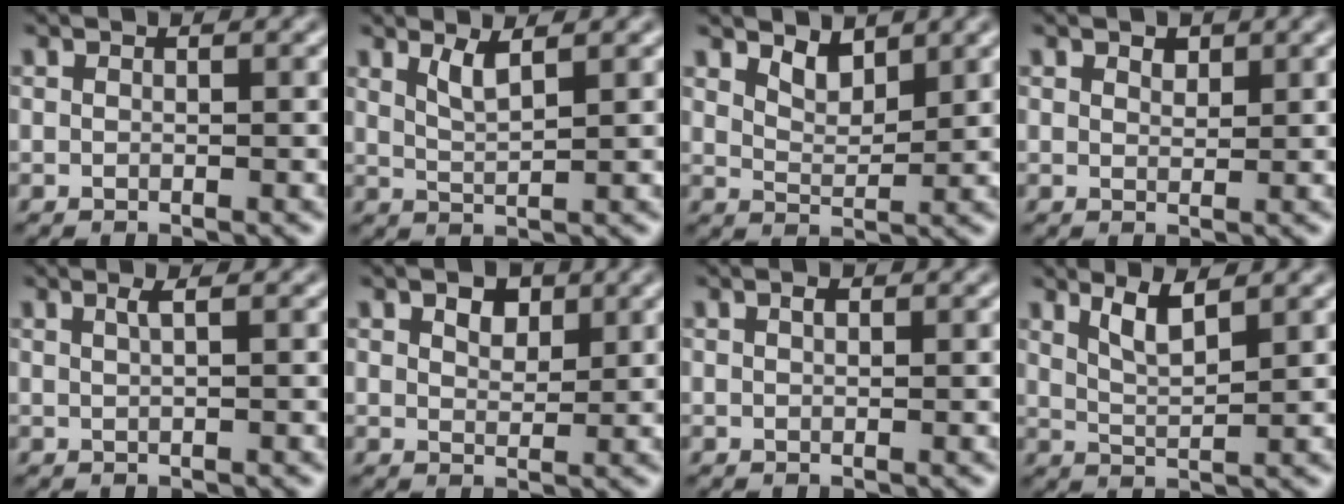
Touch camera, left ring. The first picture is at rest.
{"total": 2.1, "force": [1.3, 0.5, 1.5], "torque": [-0.028, -0.004, 0.027]}
{"total": 2.3, "force": [2.0, 0.8, 1.0], "torque": [-0.021, -0.005, 0.035]}
{"total": 1.1, "force": [0.8, 0.6, 0.4], "torque": [-0.007, 0.001, 0.015]}
{"total": 1.2, "force": [0.5, 0.4, 1.1], "torque": [-0.014, 0.001, 0.006]}
{"total": 2.6, "force": [1.5, 1.4, 1.5], "torque": [-0.023, 0.002, 0.025]}
{"total": 0.8, "force": [0.4, 0.4, 0.5], "torque": [-0.011, 0.002, 0.006]}
{"total": 2.8, "force": [1.9, 0.6, 2.0], "torque": [-0.037, -0.005, 0.038]}